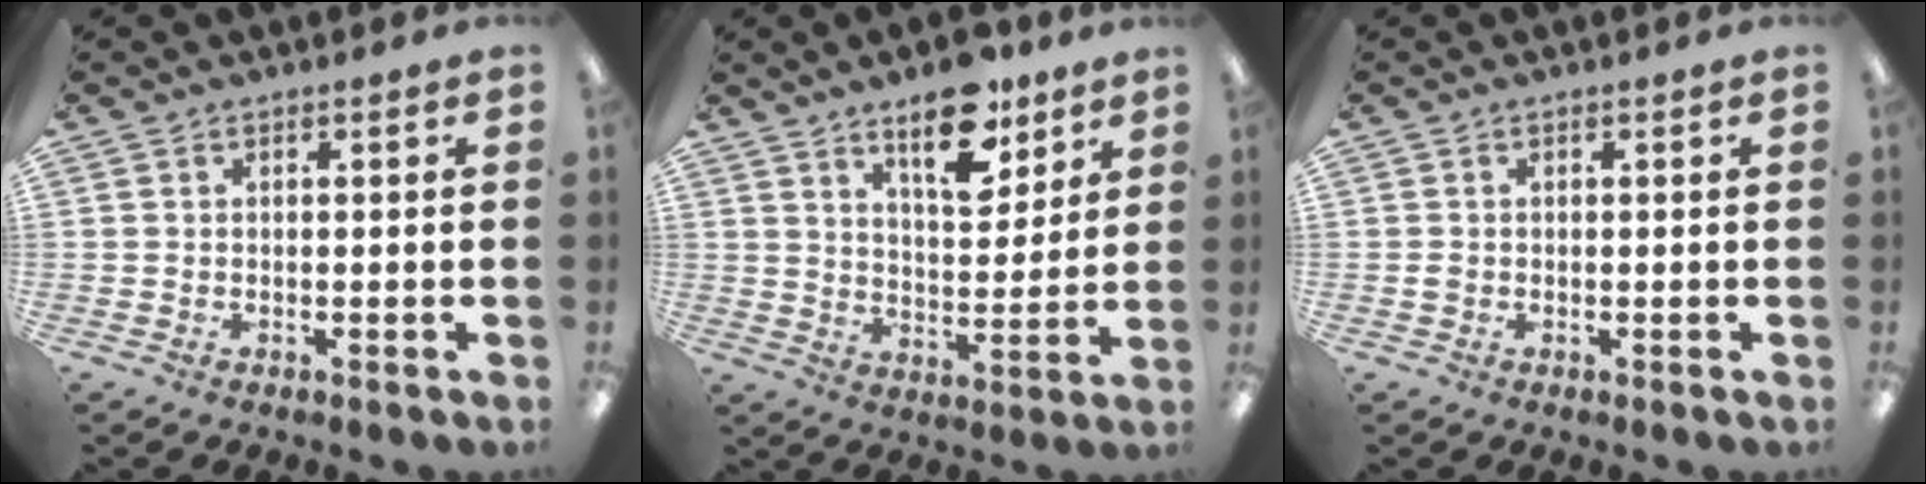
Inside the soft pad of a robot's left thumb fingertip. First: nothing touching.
{"total": 13.2, "force": [9.1, 5.7, 7.7], "torque": [-0.092, -0.051, 0.152]}
{"total": 0.8, "force": [0.0, 0.7, 0.4], "torque": [-0.008, 0.004, -0.002]}